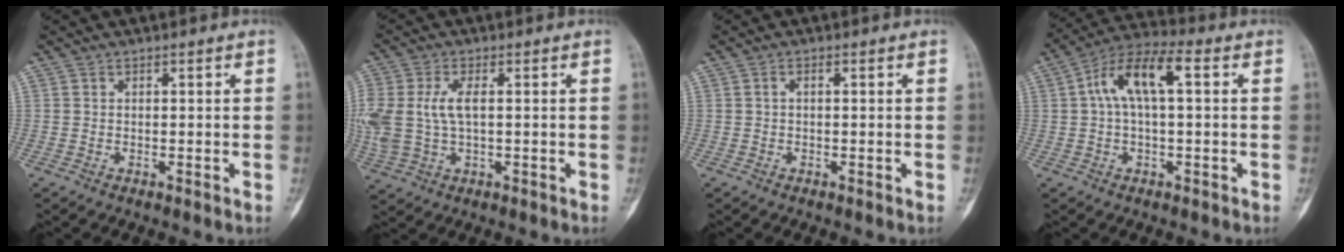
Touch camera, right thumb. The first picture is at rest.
{"total": 10.0, "force": [0.9, 5.5, 8.3], "torque": [-0.211, 0.008, 0.026]}
{"total": 0.8, "force": [0.1, 0.4, 0.7], "torque": [-0.013, 0.004, -0.002]}
{"total": 10.5, "force": [2.1, 4.2, 9.4], "torque": [-0.184, 0.039, 0.030]}